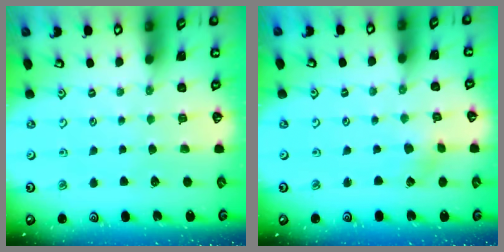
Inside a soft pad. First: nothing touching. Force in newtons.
{"total": 2.1, "press": 2.1, "slide": 0.2}